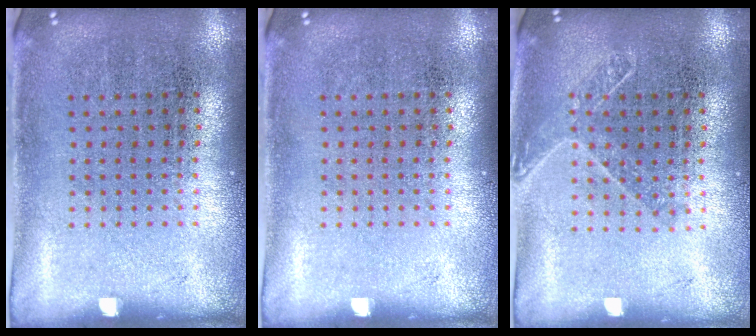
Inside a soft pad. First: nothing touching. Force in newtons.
{"total": 0.0}
{"total": 1.3, "press": 1.1, "slide": 0.7}